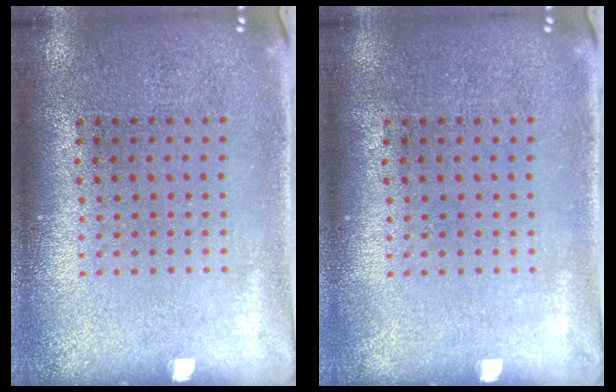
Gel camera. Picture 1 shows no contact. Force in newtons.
{"total": 0.0}